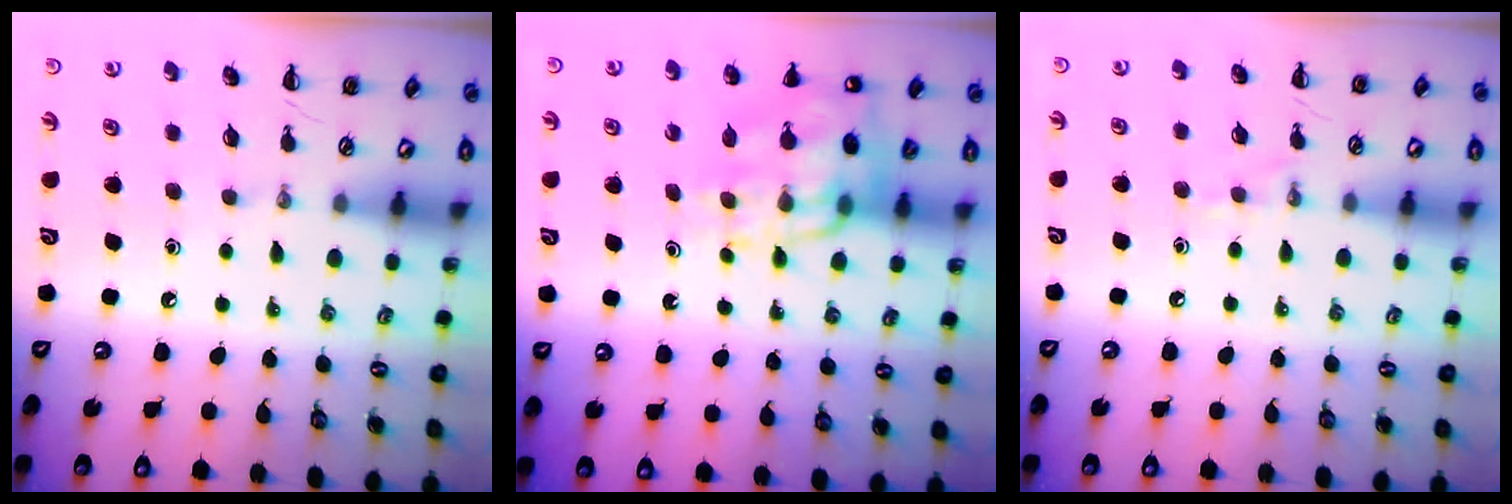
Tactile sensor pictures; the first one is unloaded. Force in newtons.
{"total": 15.8, "press": 15.3, "slide": 3.9}
{"total": 5.0, "press": 4.8, "slide": 1.4}